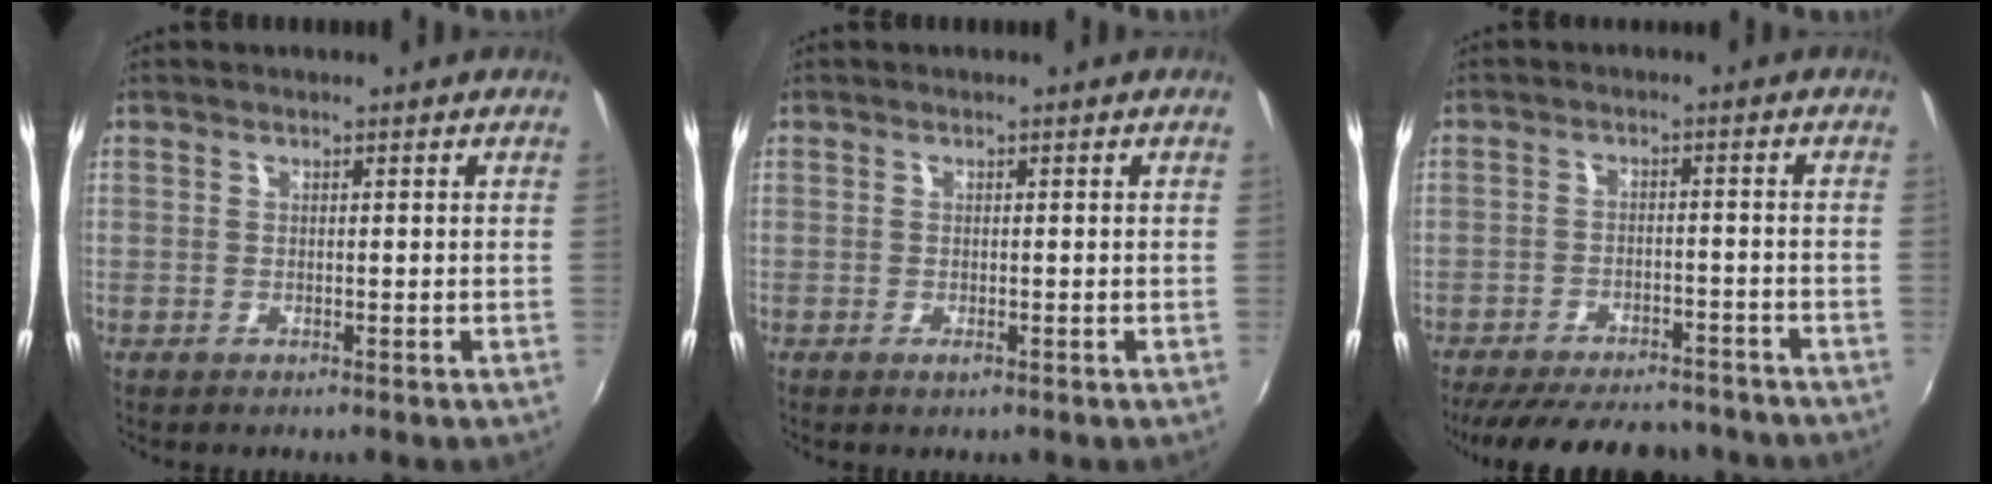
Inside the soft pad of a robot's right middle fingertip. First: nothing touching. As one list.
[{"total": 0.8, "force": [-0.4, 0.4, 0.6], "torque": [-0.009, -0.004, -0.007]}, {"total": 19.1, "force": [-16.0, 6.6, 7.9], "torque": [-0.171, -0.004, -0.217]}]